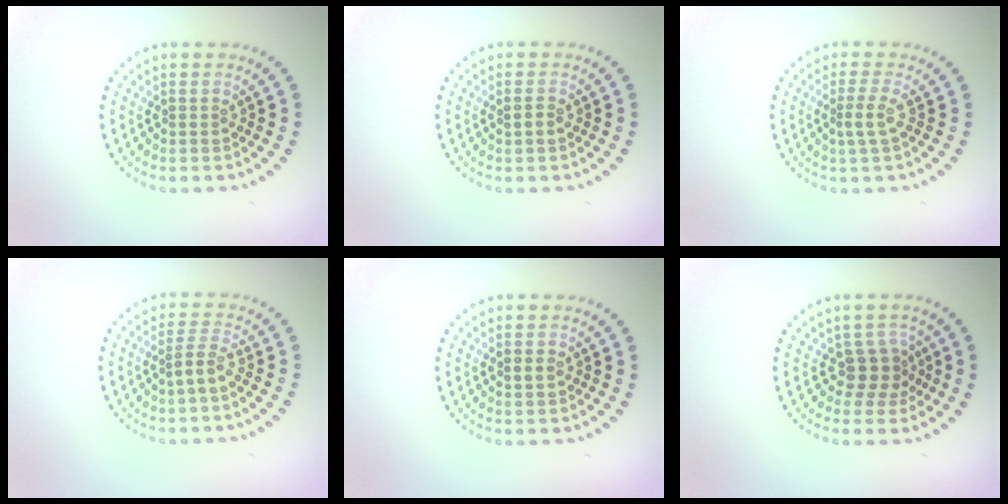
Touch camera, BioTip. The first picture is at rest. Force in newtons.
{"total": 1.0, "press": 1.0, "slide": 0.3}
{"total": 1.9, "press": 1.5, "slide": 1.2}
{"total": 1.8, "press": 1.3, "slide": 1.3}
{"total": 1.1, "press": 1.1, "slide": 0.1}
{"total": 2.7, "press": 2.1, "slide": 1.6}